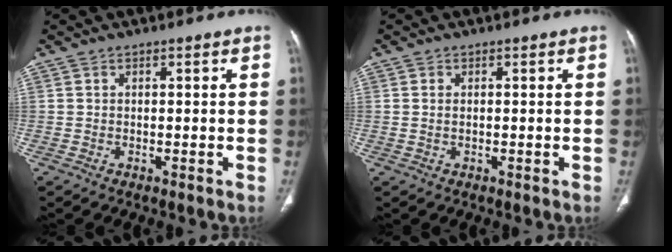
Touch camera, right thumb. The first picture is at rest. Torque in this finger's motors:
{"motor_torque": [-0.48, 0.19, -0.51, 0.21, -0.10]}